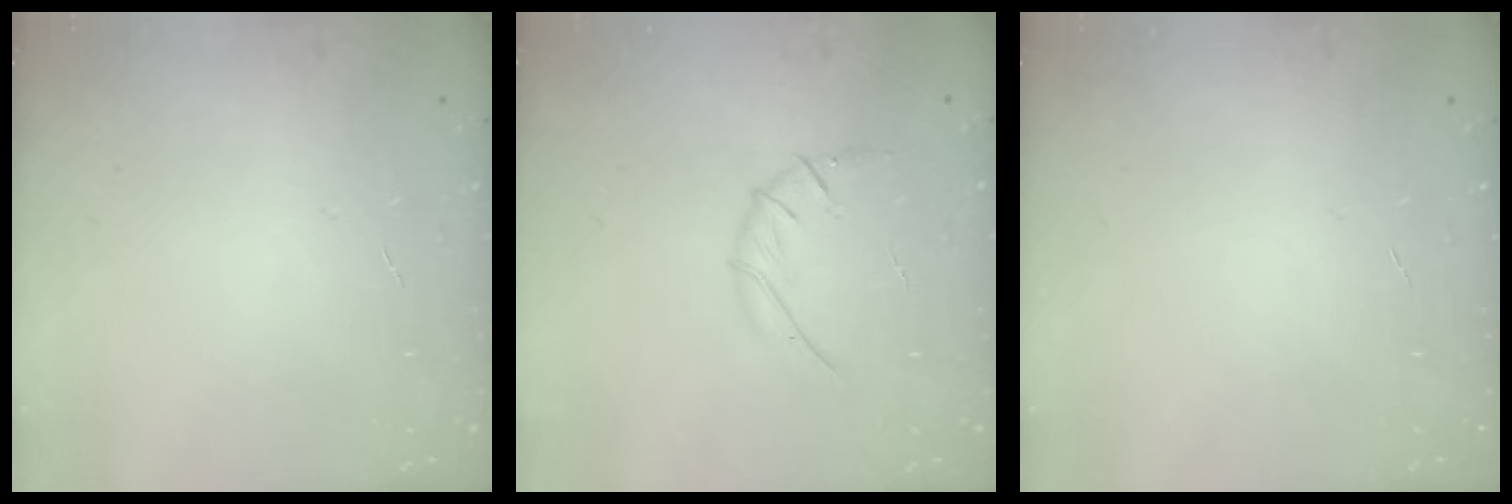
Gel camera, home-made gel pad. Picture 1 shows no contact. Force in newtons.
{"total": 5.5, "press": 5.3, "slide": 1.6}
{"total": 0.0}